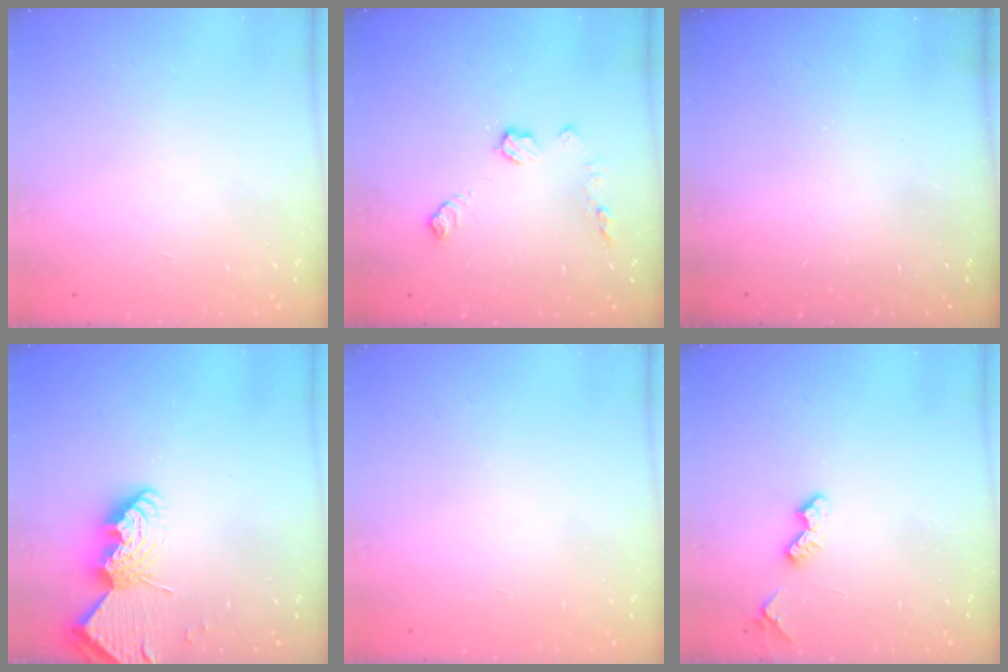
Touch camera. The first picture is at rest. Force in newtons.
{"total": 7.9, "press": 7.9, "slide": 0.3}
{"total": 0.0}
{"total": 11.6, "press": 11.6, "slide": 0.9}
{"total": 0.0}
{"total": 4.9, "press": 4.9, "slide": 0.7}